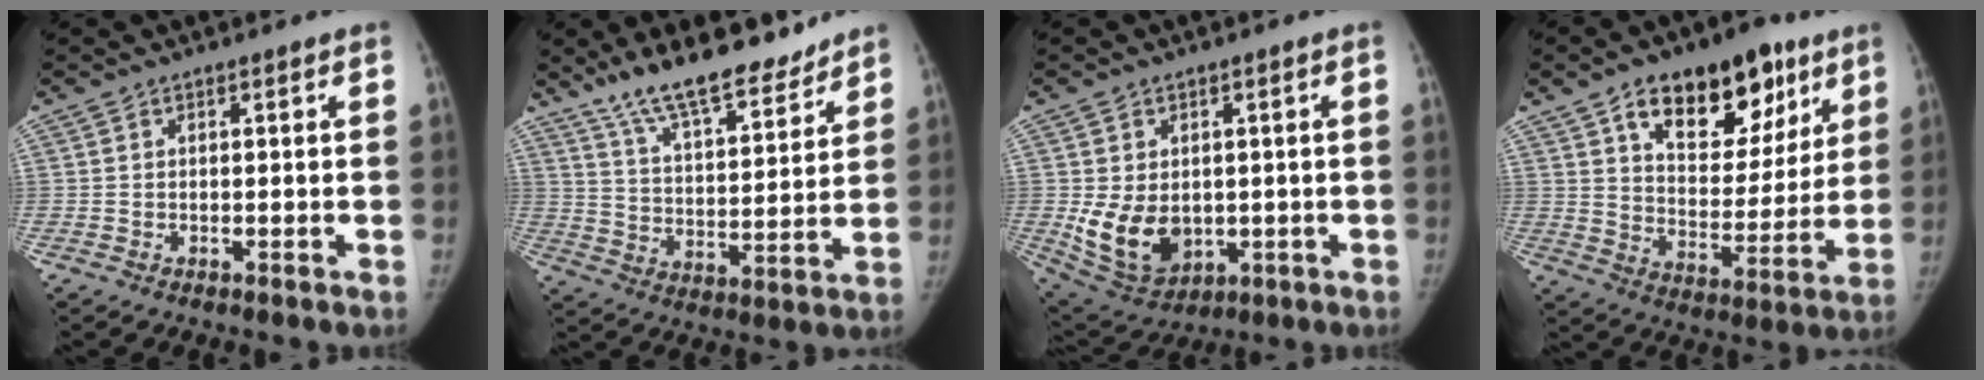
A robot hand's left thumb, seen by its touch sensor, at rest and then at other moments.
{"total": 15.4, "force": [12.5, 4.3, 7.8], "torque": [-0.101, -0.070, 0.214]}
{"total": 10.8, "force": [-0.9, 8.0, 7.2], "torque": [-0.105, -0.014, 0.010]}
{"total": 20.0, "force": [11.1, 11.3, 12.3], "torque": [-0.125, -0.037, 0.173]}